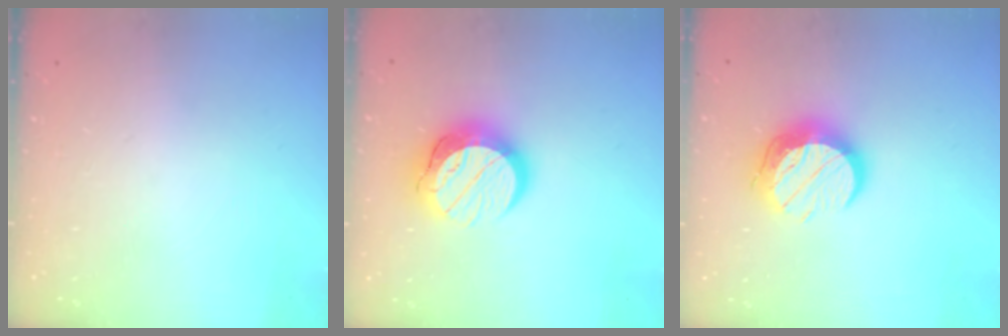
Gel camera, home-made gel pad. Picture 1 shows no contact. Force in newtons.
{"total": 15.1, "press": 15.1, "slide": 1.3}
{"total": 13.0, "press": 12.9, "slide": 1.2}